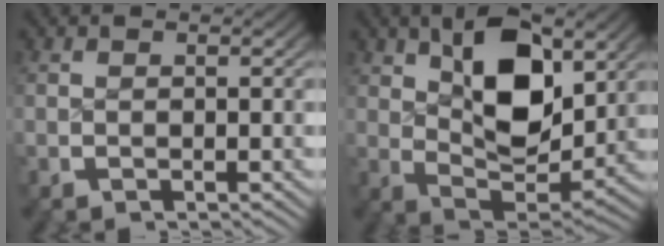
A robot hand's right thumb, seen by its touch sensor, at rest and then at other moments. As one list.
[{"total": 8.7, "force": [1.8, 4.5, 7.3], "torque": [-0.127, -0.021, 0.040]}]